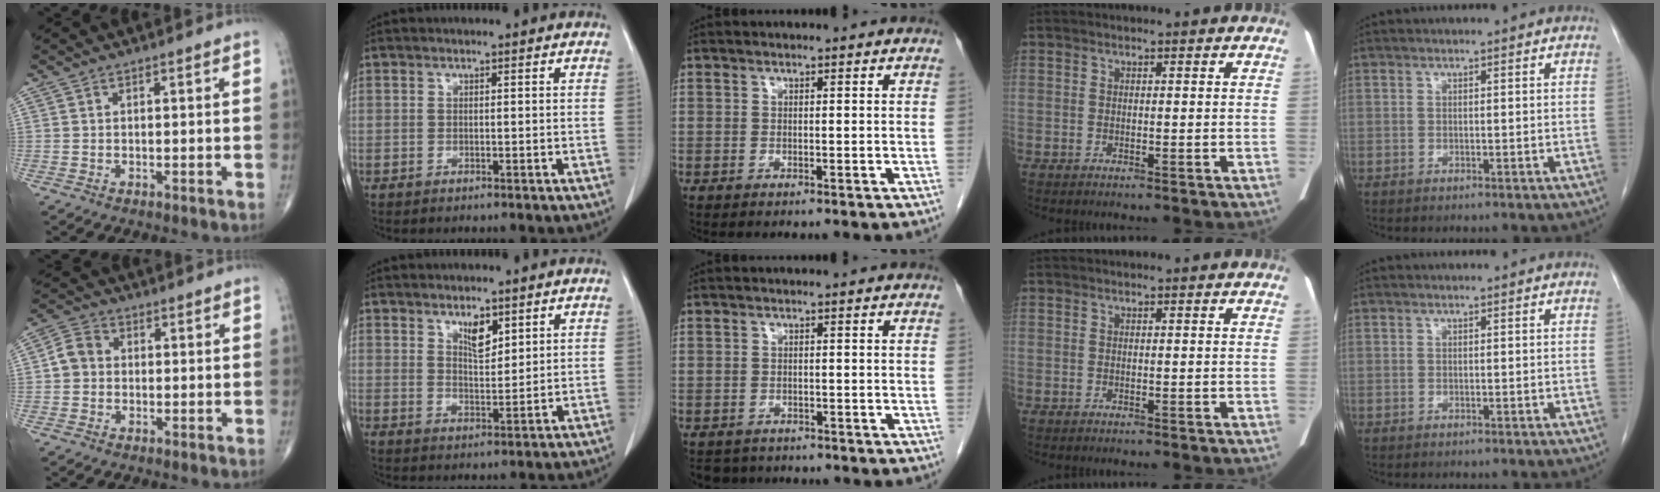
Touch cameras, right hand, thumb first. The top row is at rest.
{"thumb": {"total": 4.5, "force": [-0.1, 3.9, 2.2], "torque": [-0.035, 0.013, -0.011]}, "index": {"total": 3.9, "force": [2.5, 1.4, 2.7], "torque": [-0.049, -0.003, 0.047]}, "middle": {"total": 3.7, "force": [-3.1, 2.0, 0.2], "torque": [-0.005, -0.003, -0.044]}}